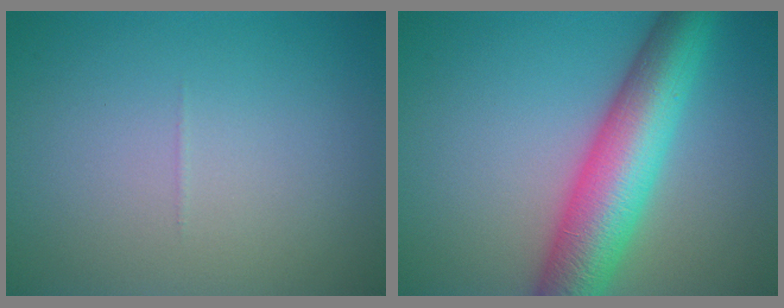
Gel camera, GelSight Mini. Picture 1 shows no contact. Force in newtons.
{"total": 9.1, "press": 9.1, "slide": 0.3}